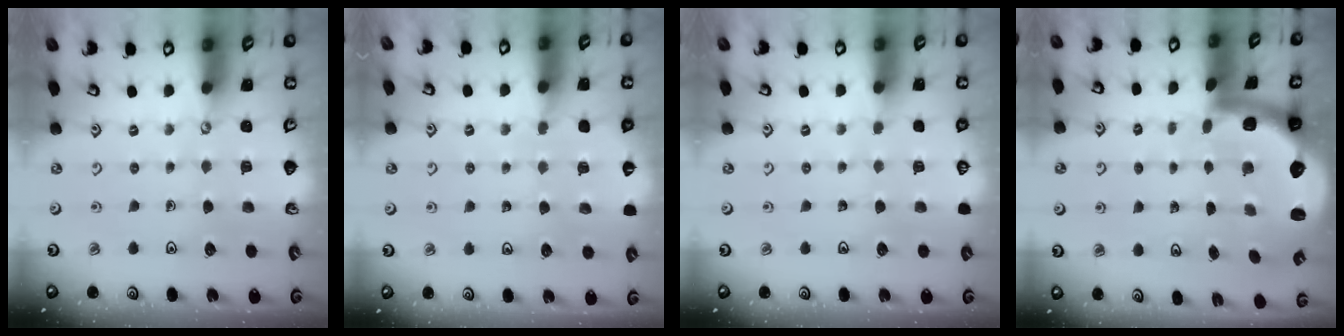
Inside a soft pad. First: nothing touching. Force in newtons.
{"total": 4.5, "press": 4.5, "slide": 0.7}
{"total": 0.0}
{"total": 2.8, "press": 2.5, "slide": 1.4}